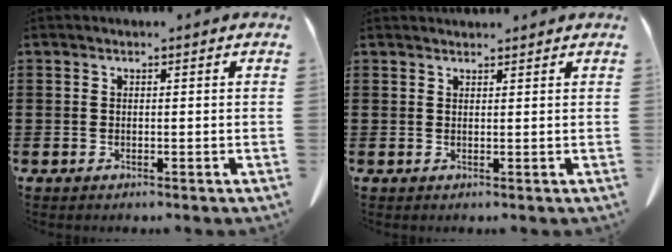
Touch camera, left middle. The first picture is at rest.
{"total": 1.2, "force": [1.2, 0.1, 0.1], "torque": [-0.004, 0.000, 0.023]}